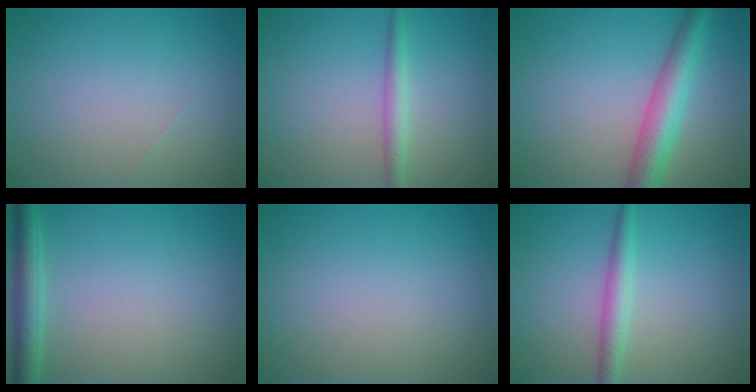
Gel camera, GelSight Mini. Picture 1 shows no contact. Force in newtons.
{"total": 1.9, "press": 1.9, "slide": 0.1}
{"total": 5.1, "press": 5.1, "slide": 0.1}
{"total": 3.0, "press": 3.0, "slide": 0.1}
{"total": 0.0}
{"total": 2.4, "press": 2.4, "slide": 0.0}